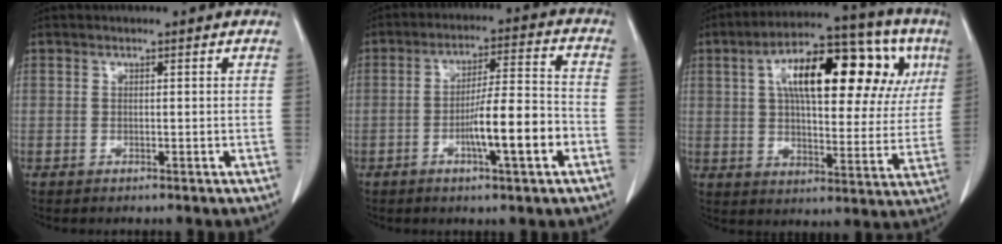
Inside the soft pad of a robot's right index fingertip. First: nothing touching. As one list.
[{"total": 10.2, "force": [-3.7, 0.7, 9.5], "torque": [-0.154, 0.005, -0.059]}, {"total": 21.6, "force": [7.6, 8.1, 18.5], "torque": [-0.274, 0.054, 0.111]}]